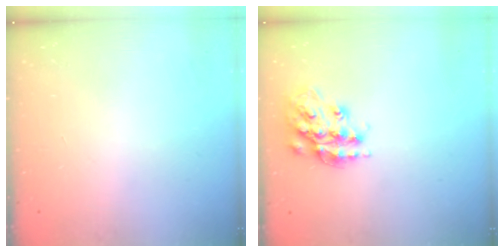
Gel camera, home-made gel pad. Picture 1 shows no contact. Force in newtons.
{"total": 16.1, "press": 16.1, "slide": 1.2}